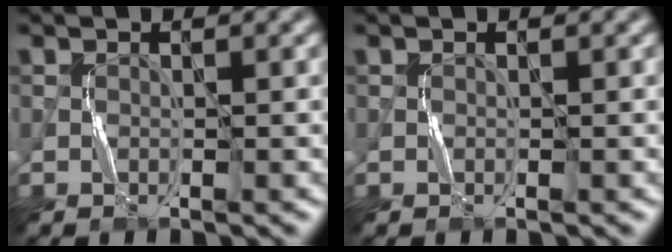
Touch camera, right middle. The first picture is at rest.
{"total": 0.0}